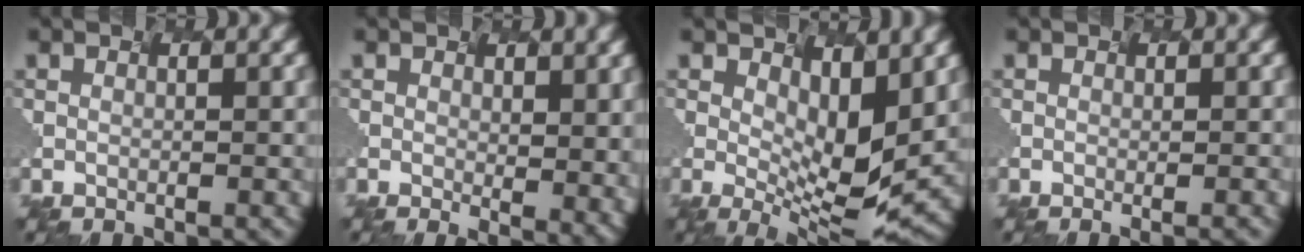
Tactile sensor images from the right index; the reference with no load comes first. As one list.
[{"total": 1.8, "force": [0.3, 0.0, 1.8], "torque": [-0.033, -0.021, 0.042]}, {"total": 4.6, "force": [0.3, 0.9, 4.5], "torque": [-0.105, -0.027, 0.040]}, {"total": 1.2, "force": [-0.4, 0.1, 1.1], "torque": [-0.007, 0.006, -0.001]}]